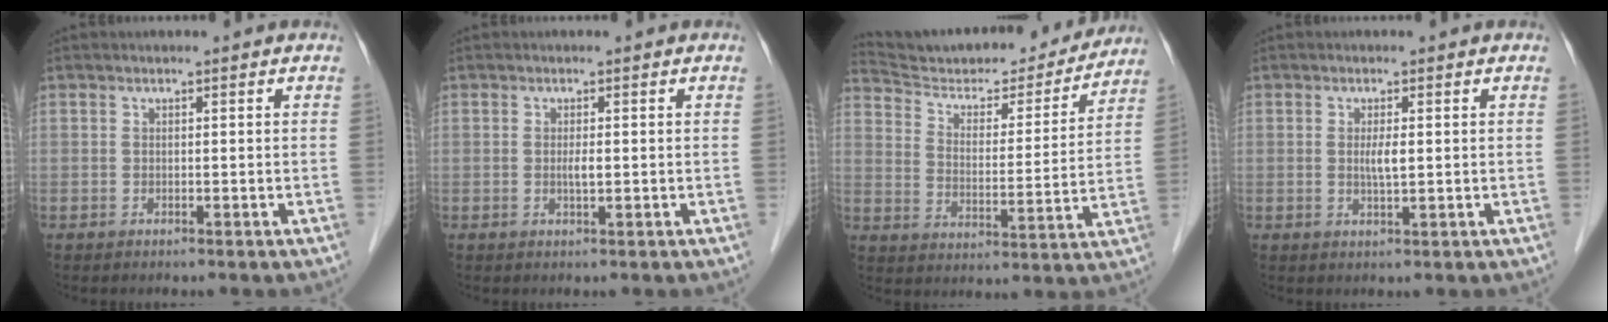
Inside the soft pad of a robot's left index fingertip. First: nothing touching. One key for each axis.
{"total": 0.8, "fx": 0.1, "fy": 0.0, "fz": 0.8, "tx": -0.019, "ty": -0.002, "tz": 0.001}
{"total": 21.2, "fx": 20.1, "fy": 3.6, "fz": 5.7, "tx": -0.087, "ty": -0.017, "tz": 0.290}
{"total": 2.1, "fx": 0.2, "fy": 0.2, "fz": 2.1, "tx": -0.041, "ty": -0.003, "tz": 0.004}